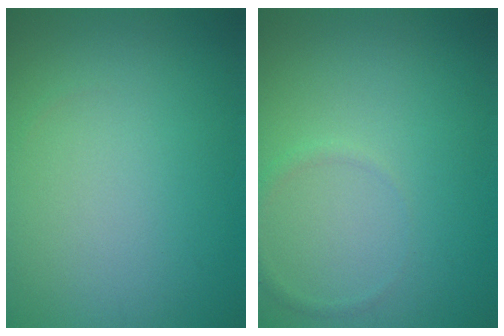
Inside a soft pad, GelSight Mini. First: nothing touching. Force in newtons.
{"total": 0.8, "press": 0.8, "slide": 0.0}